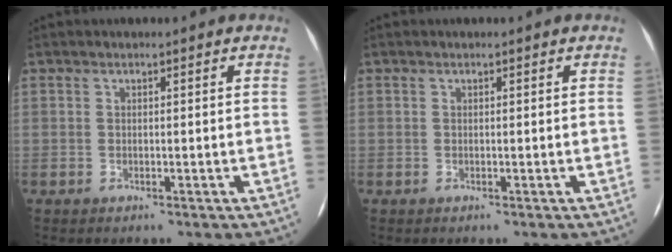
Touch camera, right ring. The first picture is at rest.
{"total": 0.0}